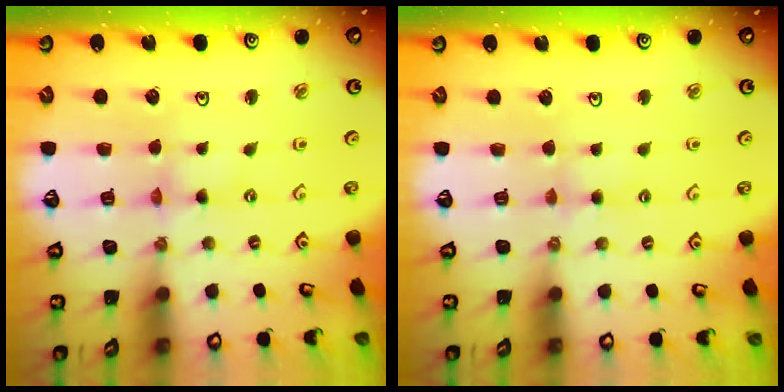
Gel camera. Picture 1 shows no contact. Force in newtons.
{"total": 2.8, "press": 2.8, "slide": 0.5}